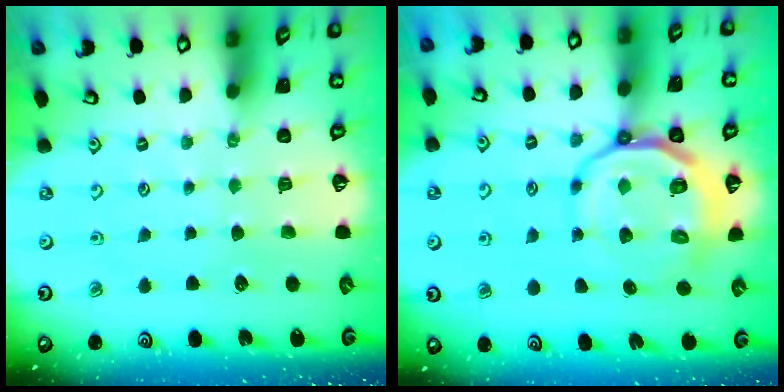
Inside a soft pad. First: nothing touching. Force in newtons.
{"total": 11.0, "press": 10.6, "slide": 2.7}